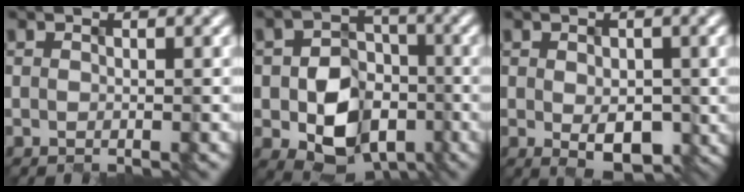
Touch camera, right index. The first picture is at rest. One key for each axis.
{"total": 7.6, "fx": -2.5, "fy": 5.5, "fz": 4.7, "tx": -0.092, "ty": -0.017, "tz": -0.031}
{"total": 3.9, "fx": -0.9, "fy": 2.1, "fz": 3.1, "tx": -0.054, "ty": -0.005, "tz": -0.002}